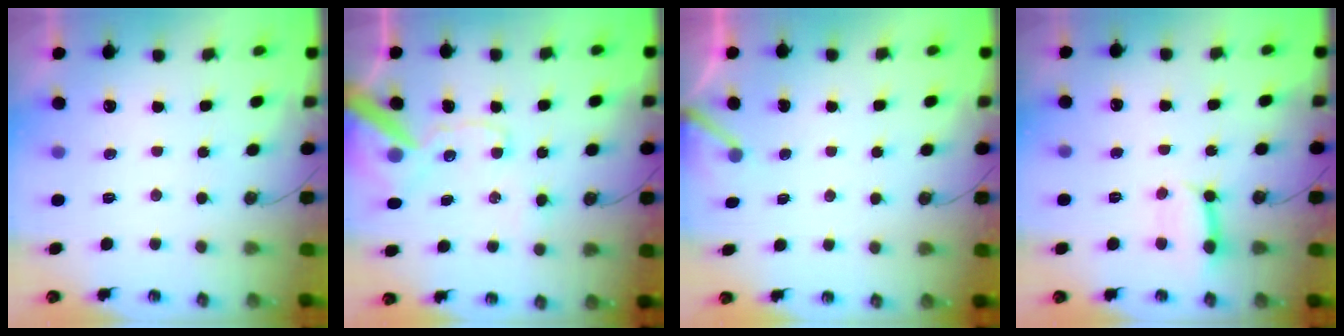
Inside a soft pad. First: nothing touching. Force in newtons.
{"total": 15.4, "press": 15.2, "slide": 2.2}
{"total": 3.0, "press": 3.0, "slide": 0.3}
{"total": 8.3, "press": 8.2, "slide": 1.2}